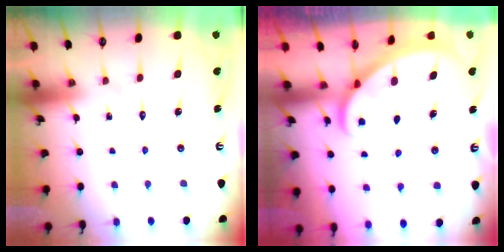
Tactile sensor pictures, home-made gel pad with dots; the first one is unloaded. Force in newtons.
{"total": 1.9, "press": 1.9, "slide": 0.1}